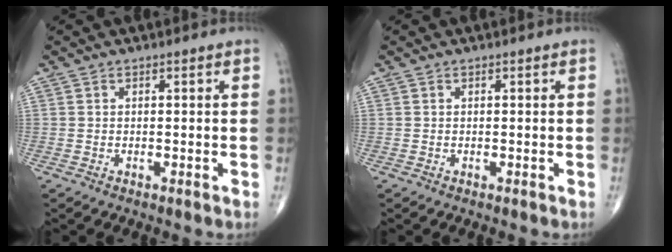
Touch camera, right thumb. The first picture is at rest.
{"total": 0.0}